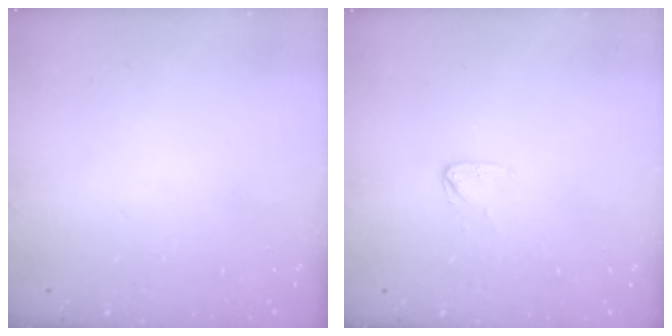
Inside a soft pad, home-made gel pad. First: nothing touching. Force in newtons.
{"total": 3.5, "press": 3.5, "slide": 0.2}